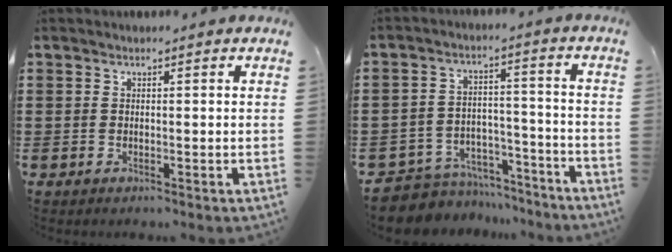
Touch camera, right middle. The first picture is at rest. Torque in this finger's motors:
{"motor_torque": [2.14, 0.00, 0.05, 0.01]}